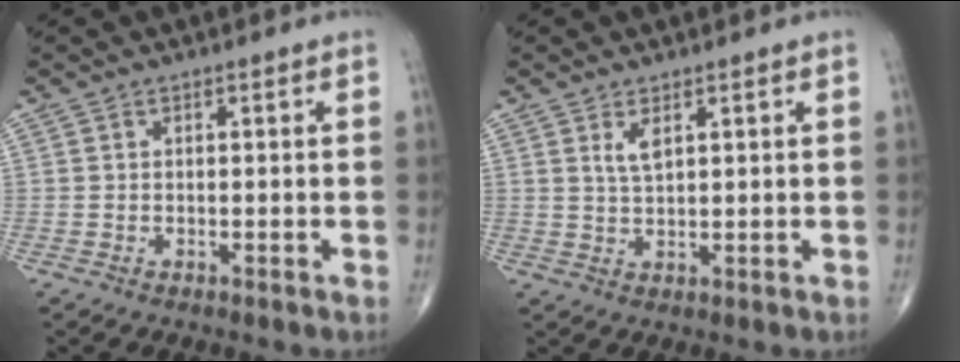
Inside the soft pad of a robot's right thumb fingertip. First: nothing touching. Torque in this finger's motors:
{"motor_torque": [0.18, 0.04, 0.35, 0.13, 0.01]}